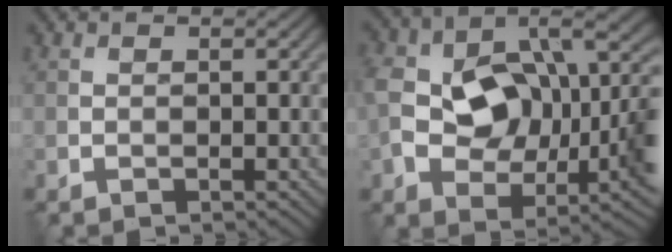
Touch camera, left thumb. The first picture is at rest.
{"total": 15.4, "force": [-0.1, 10.6, 11.2], "torque": [-0.203, -0.020, 0.008]}